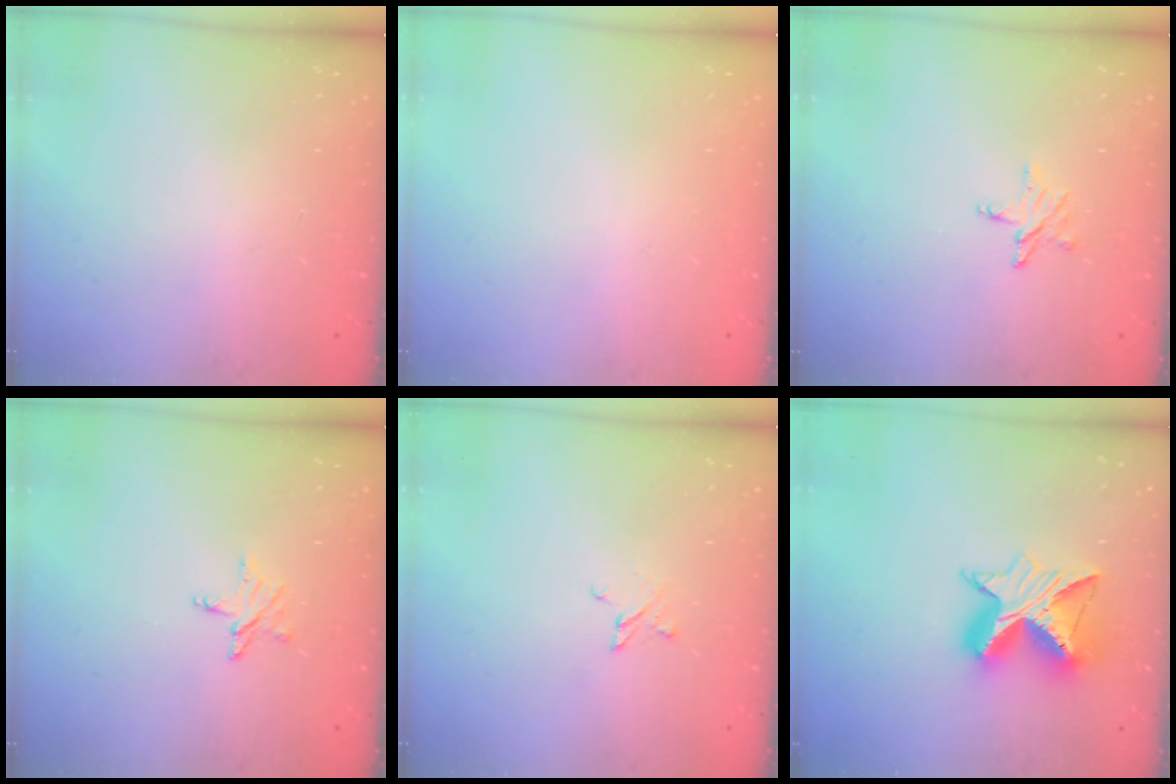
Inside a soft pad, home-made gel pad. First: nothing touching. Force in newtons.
{"total": 0.0}
{"total": 5.1, "press": 5.1, "slide": 0.6}
{"total": 5.1, "press": 5.1, "slide": 0.6}
{"total": 2.4, "press": 2.4, "slide": 0.2}
{"total": 12.4, "press": 12.4, "slide": 1.3}